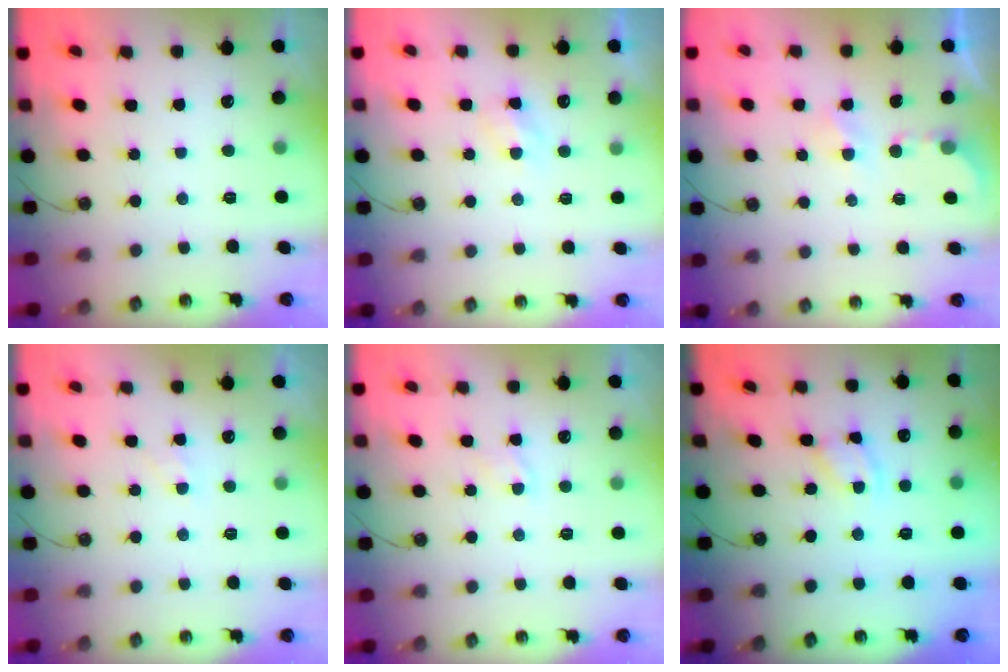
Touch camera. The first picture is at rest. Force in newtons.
{"total": 3.8, "press": 3.7, "slide": 0.5}
{"total": 4.0, "press": 3.9, "slide": 0.4}
{"total": 5.4, "press": 5.4, "slide": 0.6}
{"total": 4.0, "press": 3.9, "slide": 0.5}
{"total": 3.5, "press": 3.5, "slide": 0.2}